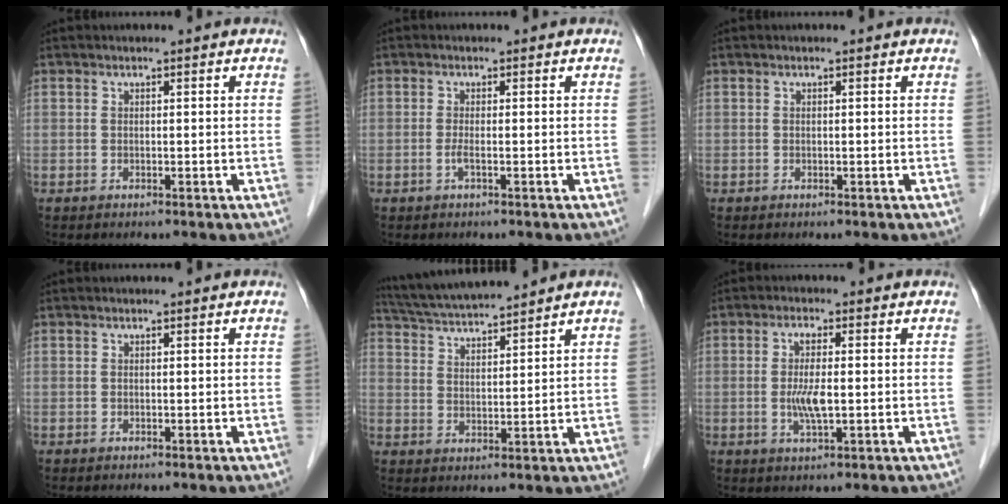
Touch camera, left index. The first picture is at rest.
{"total": 1.2, "force": [-0.5, 0.0, 1.1], "torque": [-0.022, 0.000, -0.010]}
{"total": 0.0}
{"total": 0.0}
{"total": 10.1, "force": [9.4, -0.3, 3.7], "torque": [-0.073, 0.026, 0.164]}
{"total": 4.7, "force": [-0.4, 0.7, 4.6], "torque": [-0.097, -0.008, -0.008]}